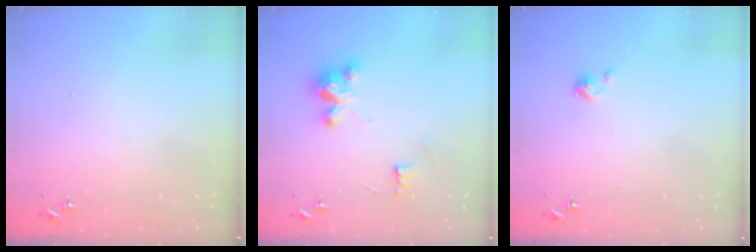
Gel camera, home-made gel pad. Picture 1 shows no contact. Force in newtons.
{"total": 8.9, "press": 8.9, "slide": 0.3}
{"total": 2.9, "press": 2.9, "slide": 0.2}